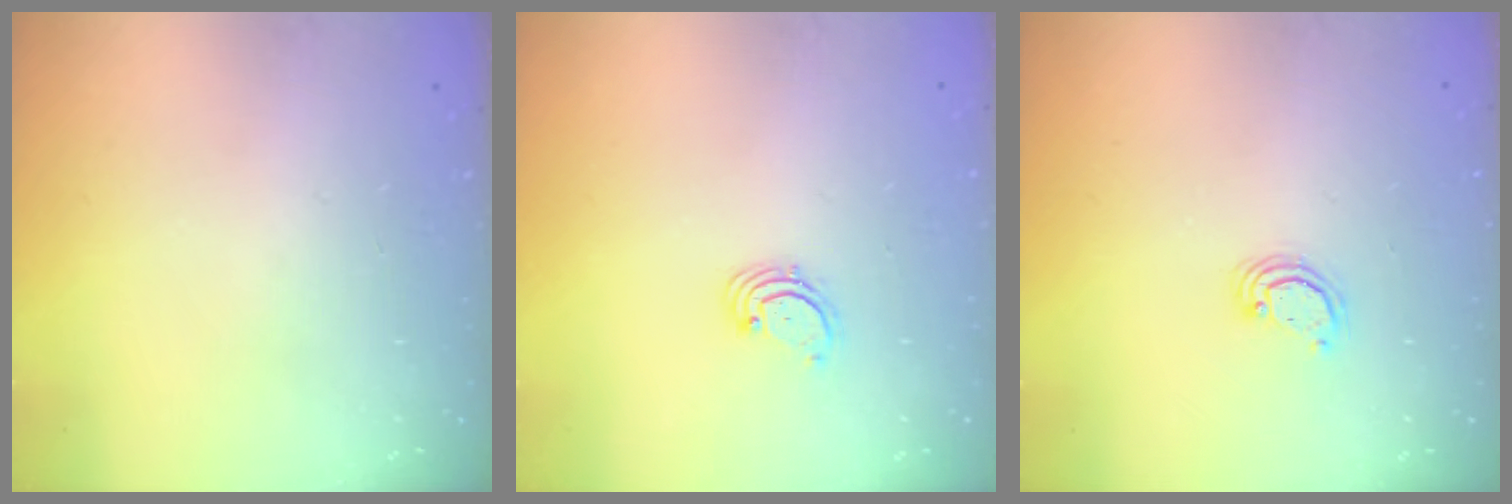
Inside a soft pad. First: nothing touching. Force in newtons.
{"total": 1.7, "press": 1.7, "slide": 0.2}
{"total": 2.3, "press": 2.3, "slide": 0.3}